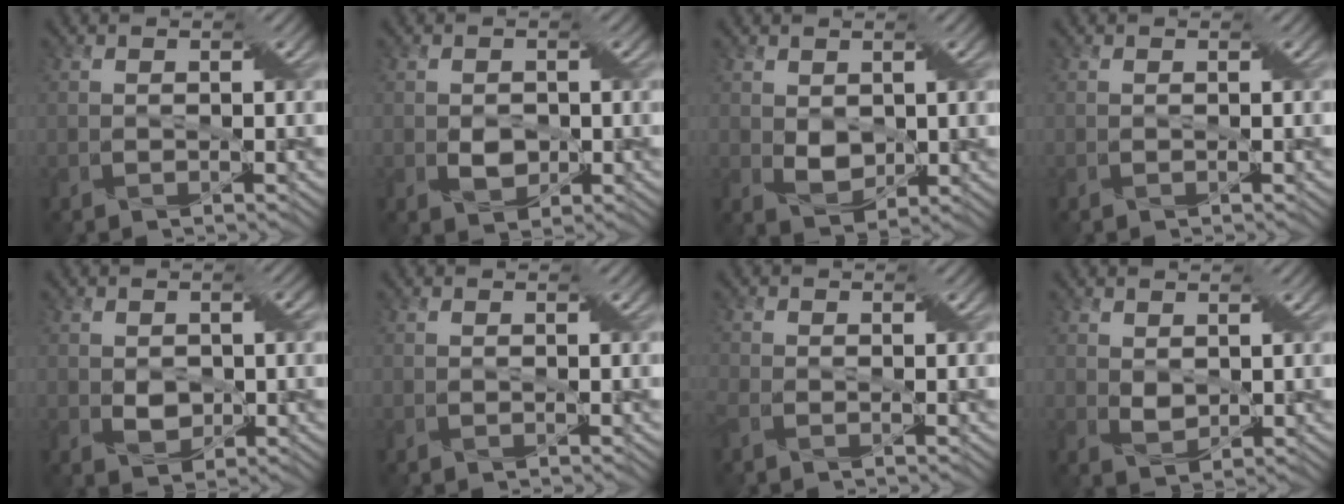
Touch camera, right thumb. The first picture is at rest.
{"total": 2.2, "force": [-0.4, 1.8, 1.2], "torque": [-0.029, -0.003, -0.007]}
{"total": 3.3, "force": [0.8, 2.3, 2.2], "torque": [-0.048, -0.004, 0.020]}
{"total": 0.0}
{"total": 2.7, "force": [-0.1, 2.1, 1.8], "torque": [-0.039, -0.003, 0.000]}
{"total": 0.0}
{"total": 2.0, "force": [-0.8, 1.2, 1.3], "torque": [-0.037, -0.001, -0.019]}
{"total": 1.7, "force": [0.9, 1.2, 0.9], "torque": [-0.029, -0.001, 0.020]}